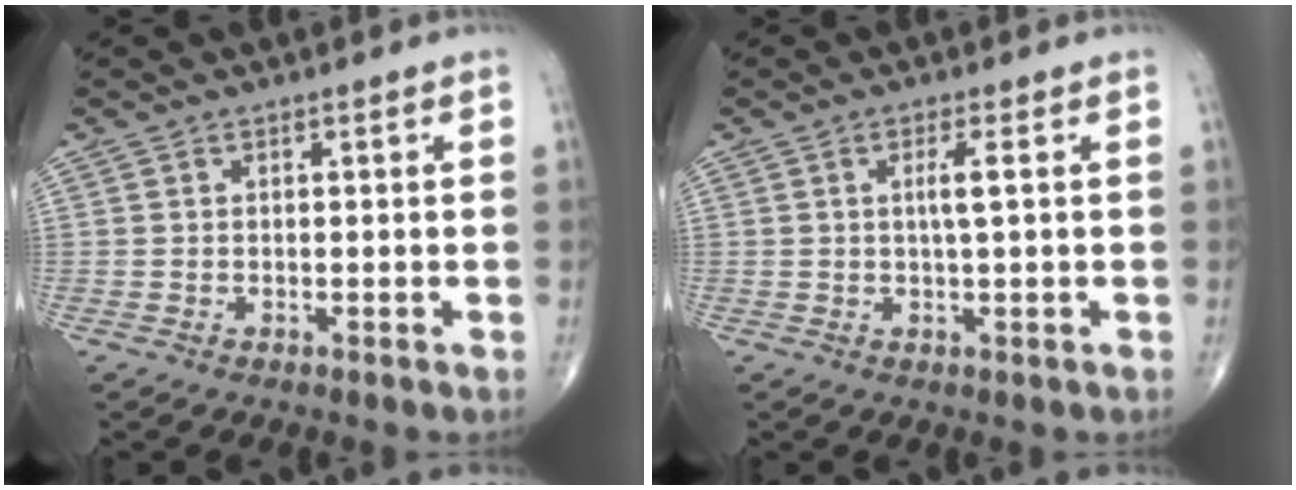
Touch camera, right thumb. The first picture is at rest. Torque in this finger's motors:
{"motor_torque": [0.15, 0.67, 0.40, 0.07, 0.01]}